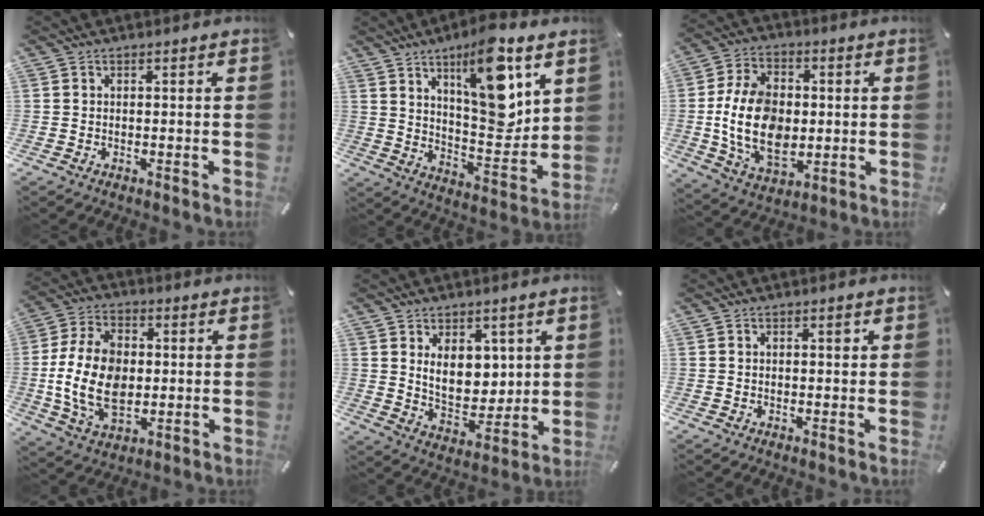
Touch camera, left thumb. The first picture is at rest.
{"total": 17.2, "force": [9.6, 6.2, 12.9], "torque": [-0.174, -0.065, 0.154]}
{"total": 16.4, "force": [-0.7, 11.8, 11.4], "torque": [-0.237, 0.000, -0.012]}
{"total": 15.9, "force": [-0.8, 11.3, 11.1], "torque": [-0.248, 0.004, -0.013]}
{"total": 10.0, "force": [3.7, 7.2, 5.9], "torque": [-0.090, -0.021, 0.067]}
{"total": 1.6, "force": [0.4, 0.7, 1.3], "torque": [-0.019, 0.001, 0.004]}